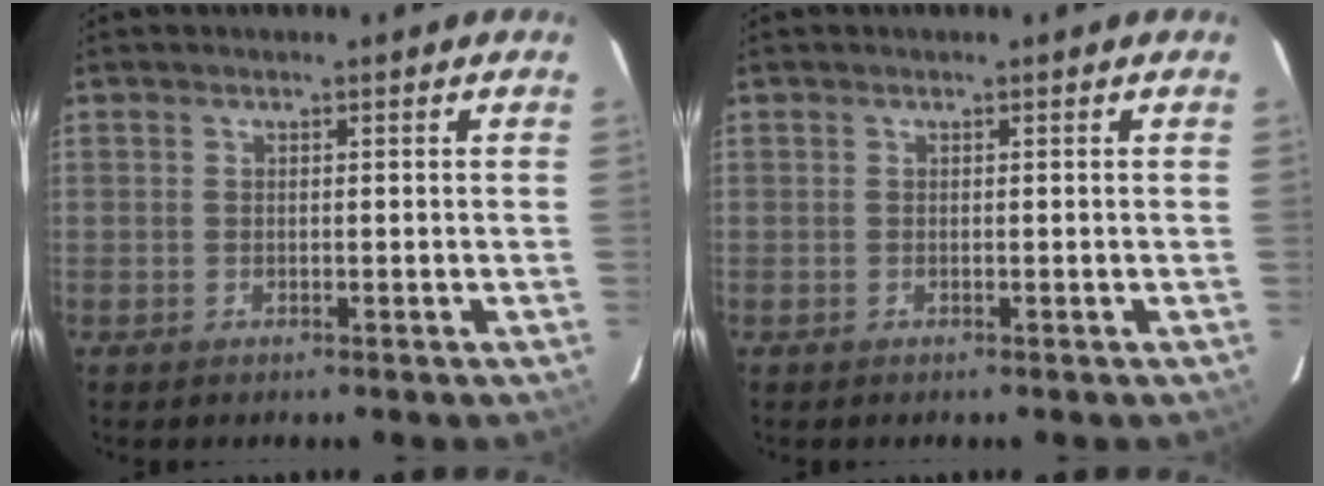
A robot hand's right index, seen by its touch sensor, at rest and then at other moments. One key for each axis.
{"total": 0.0}